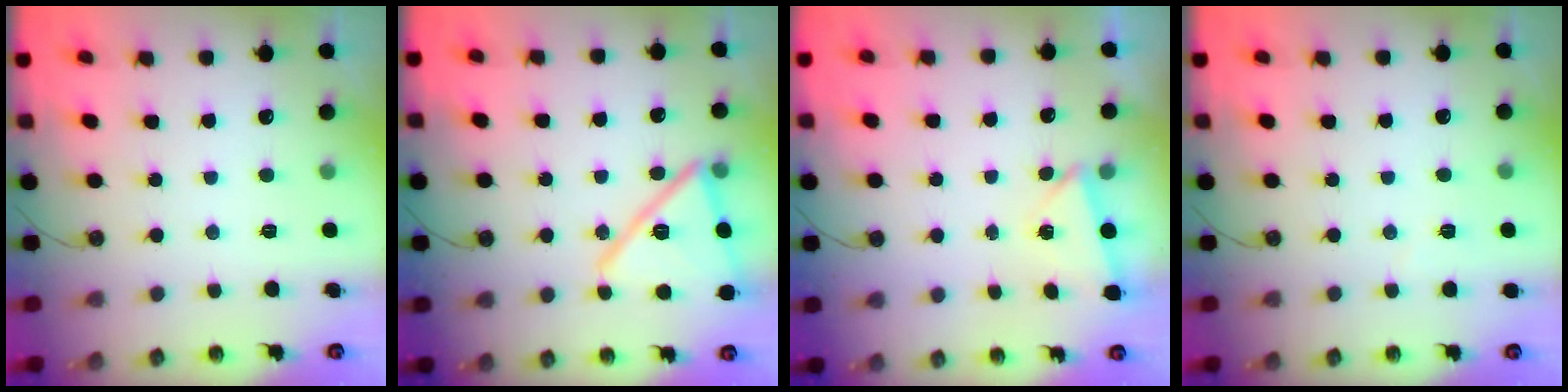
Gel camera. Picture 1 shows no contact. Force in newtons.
{"total": 18.0, "press": 18.0, "slide": 0.7}
{"total": 2.7, "press": 2.1, "slide": 1.8}
{"total": 1.5, "press": 1.5, "slide": 0.5}